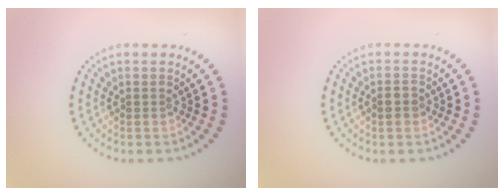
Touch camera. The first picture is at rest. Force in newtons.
{"total": 1.2, "press": 1.2, "slide": 0.3}